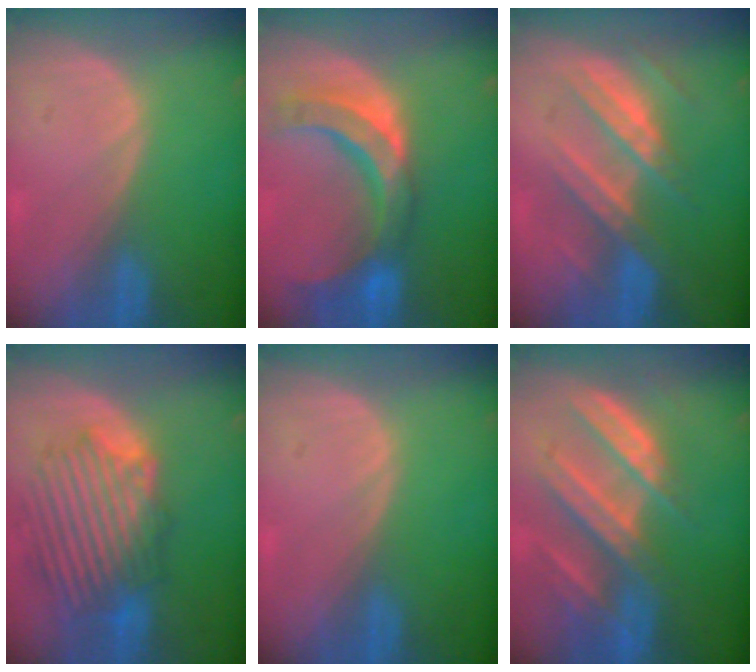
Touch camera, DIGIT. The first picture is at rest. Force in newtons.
{"total": 11.0, "press": 9.5, "slide": 5.6}
{"total": 7.2, "press": 7.2, "slide": 0.8}
{"total": 9.7, "press": 9.6, "slide": 1.1}
{"total": 0.0}
{"total": 9.4, "press": 8.4, "slide": 4.1}